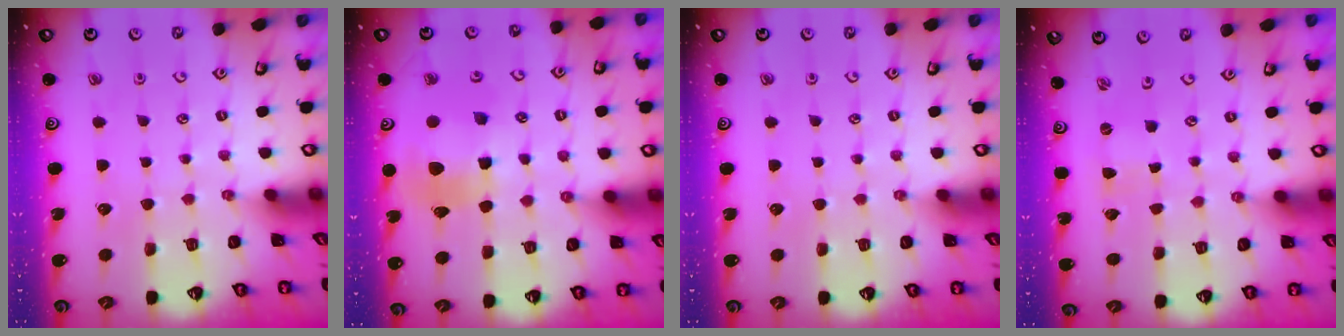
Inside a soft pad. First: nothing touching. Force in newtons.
{"total": 11.8, "press": 11.7, "slide": 1.7}
{"total": 0.0}
{"total": 0.0}